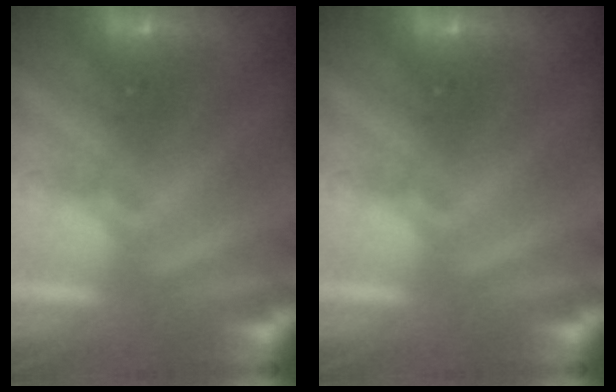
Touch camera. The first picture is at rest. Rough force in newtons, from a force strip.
{"total": 0.0}